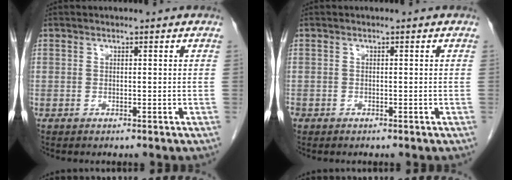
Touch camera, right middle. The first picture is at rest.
{"total": 1.0, "force": [-0.6, 0.7, 0.2], "torque": [-0.013, 0.001, -0.010]}